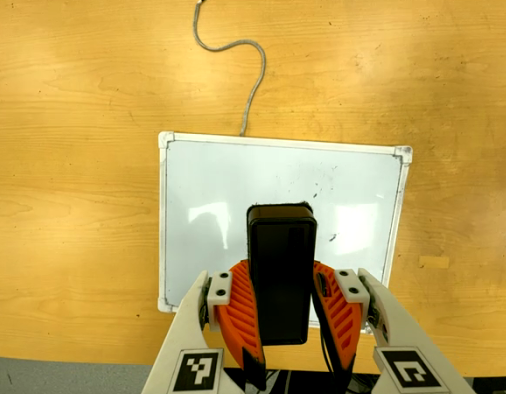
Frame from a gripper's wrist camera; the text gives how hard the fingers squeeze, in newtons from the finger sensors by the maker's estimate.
{"total": 6.7, "left": 6.2, "right": 7.3}